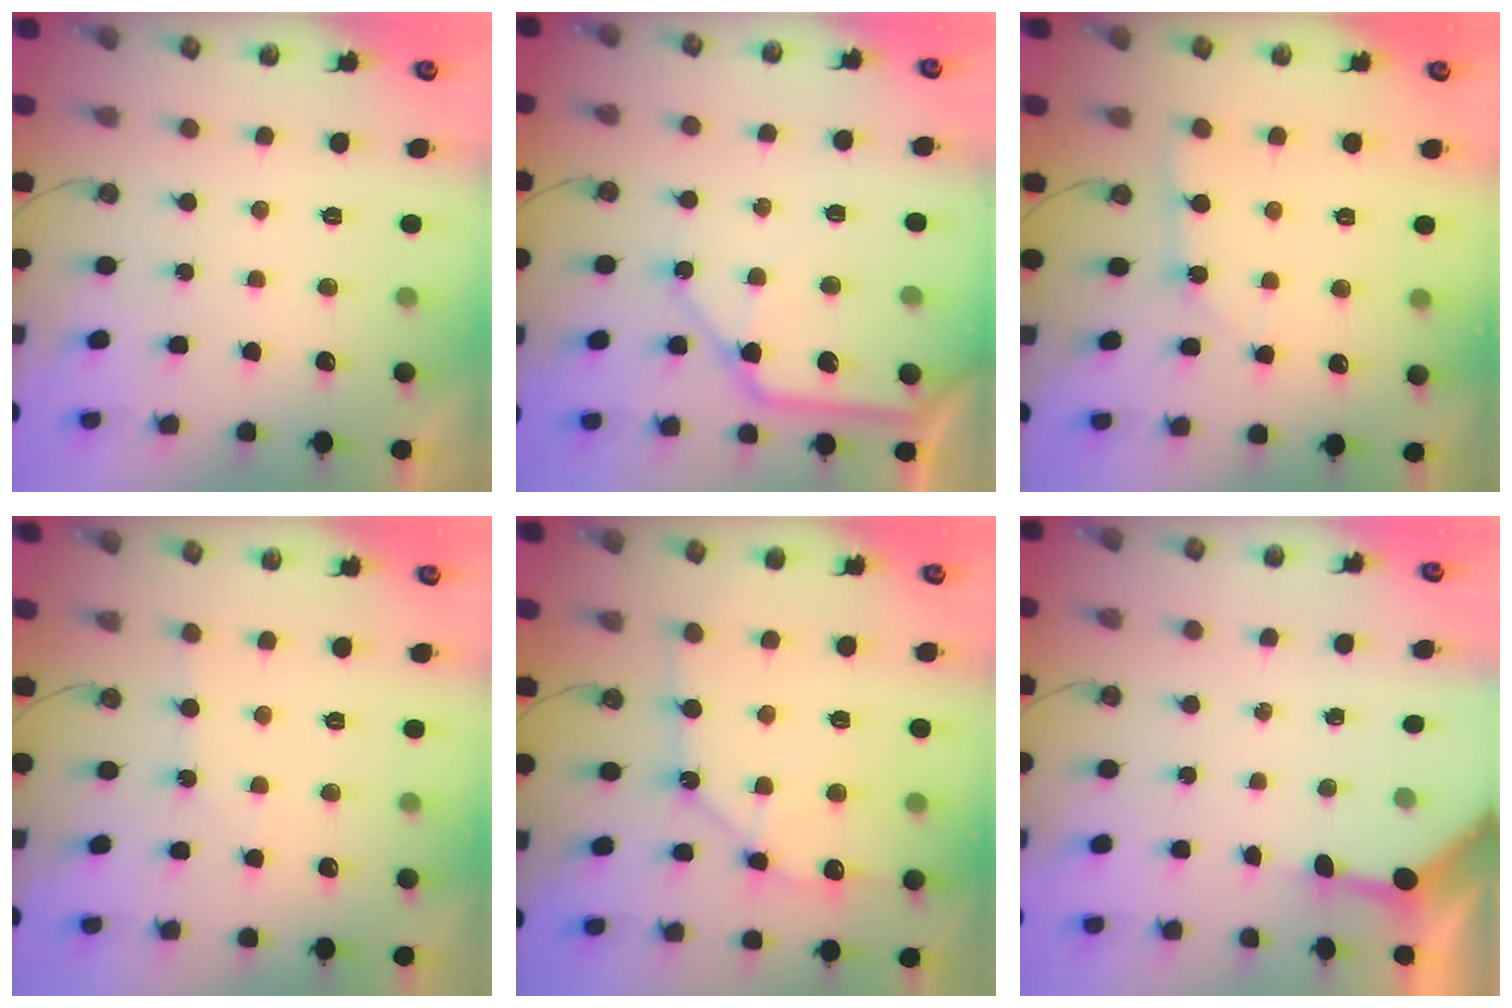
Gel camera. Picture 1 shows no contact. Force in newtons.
{"total": 13.3, "press": 13.2, "slide": 1.6}
{"total": 2.2, "press": 2.2, "slide": 0.3}
{"total": 2.6, "press": 2.6, "slide": 0.3}
{"total": 11.2, "press": 11.1, "slide": 1.4}
{"total": 3.8, "press": 3.8, "slide": 0.4}